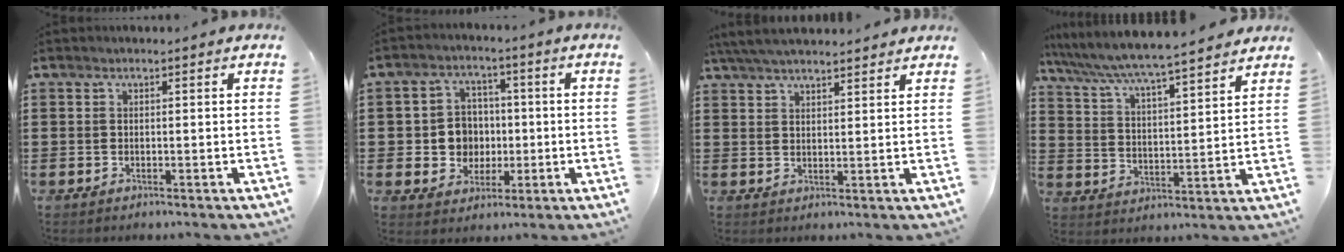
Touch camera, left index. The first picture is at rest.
{"total": 6.5, "force": [-0.3, 6.1, 2.3], "torque": [-0.057, 0.016, -0.005]}
{"total": 4.9, "force": [4.6, 0.5, 1.7], "torque": [-0.047, -0.008, 0.084]}
{"total": 5.4, "force": [5.1, -0.2, 2.0], "torque": [-0.063, -0.037, 0.080]}